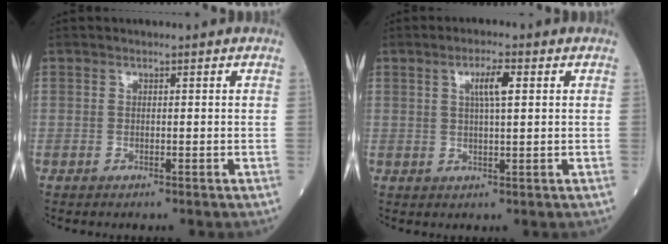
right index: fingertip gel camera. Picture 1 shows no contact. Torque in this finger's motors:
{"motor_torque": [0.24, 0.00, 0.11, 0.04]}